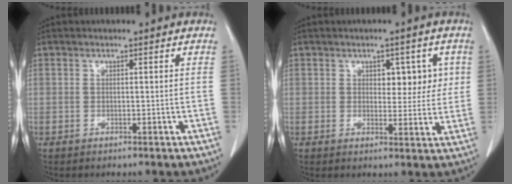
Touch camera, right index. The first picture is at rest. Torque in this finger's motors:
{"motor_torque": [0.12, 0.09, 0.01, 0.01]}